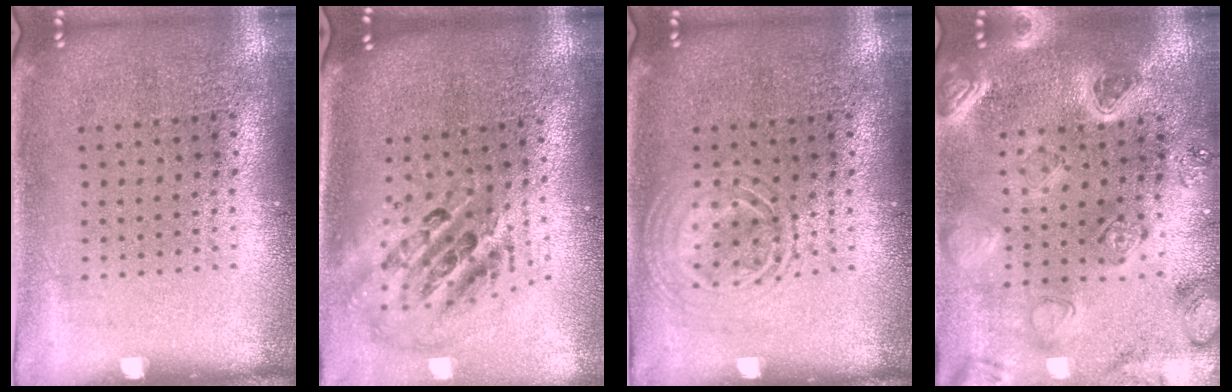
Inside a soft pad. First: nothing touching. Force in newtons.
{"total": 2.4, "press": 1.7, "slide": 1.7}
{"total": 2.3, "press": 2.3, "slide": 0.3}
{"total": 2.2, "press": 2.2, "slide": 0.3}